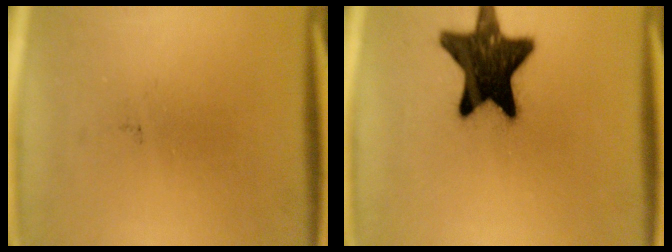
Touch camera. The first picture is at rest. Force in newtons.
{"total": 16.7}